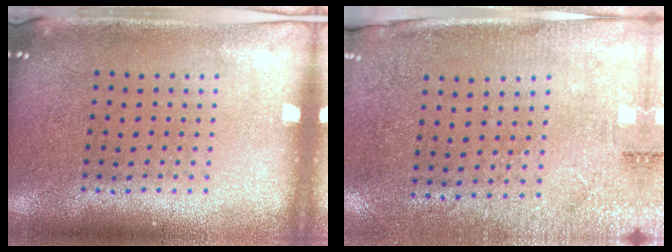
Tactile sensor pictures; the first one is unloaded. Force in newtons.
{"total": 2.7, "press": 2.3, "slide": 1.4}